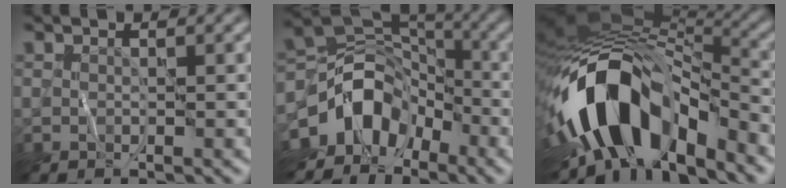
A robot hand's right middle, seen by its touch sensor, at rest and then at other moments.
{"total": 8.6, "force": [-4.2, 6.0, 4.5], "torque": [-0.063, 0.006, -0.091]}
{"total": 14.0, "force": [-5.0, 7.7, 10.5], "torque": [-0.187, 0.005, -0.093]}